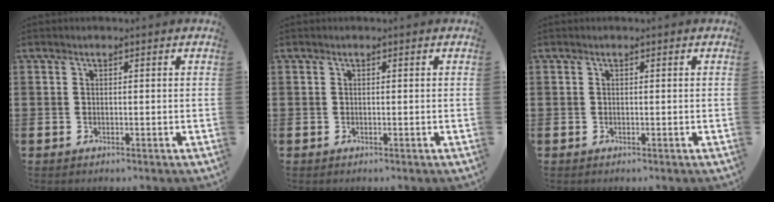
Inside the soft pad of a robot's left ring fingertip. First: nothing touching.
{"total": 0.0}
{"total": 0.0}